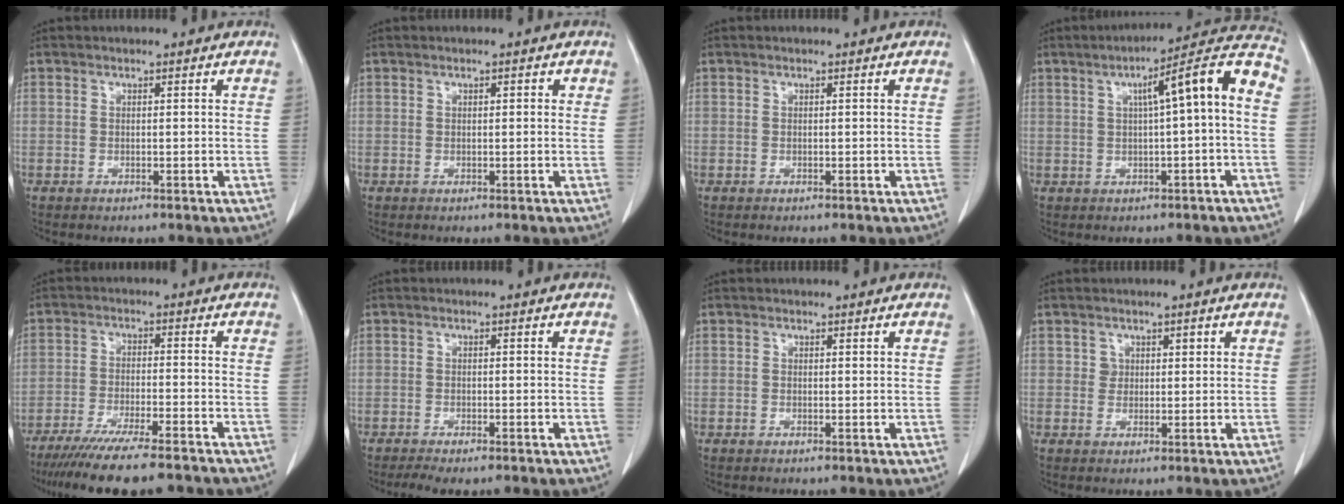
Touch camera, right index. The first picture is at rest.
{"total": 1.1, "force": [0.4, 0.5, 0.9], "torque": [-0.011, 0.002, 0.004]}
{"total": 0.0}
{"total": 10.7, "force": [1.1, 0.1, 10.6], "torque": [-0.148, 0.031, 0.012]}
{"total": 15.2, "force": [-12.9, 1.3, 7.9], "torque": [-0.128, -0.033, -0.201]}
{"total": 4.6, "force": [-3.6, 1.0, 2.6], "torque": [-0.037, -0.010, -0.053]}
{"total": 0.0}
{"total": 1.7, "force": [0.7, 1.4, 0.4], "torque": [0.001, 0.001, 0.009]}